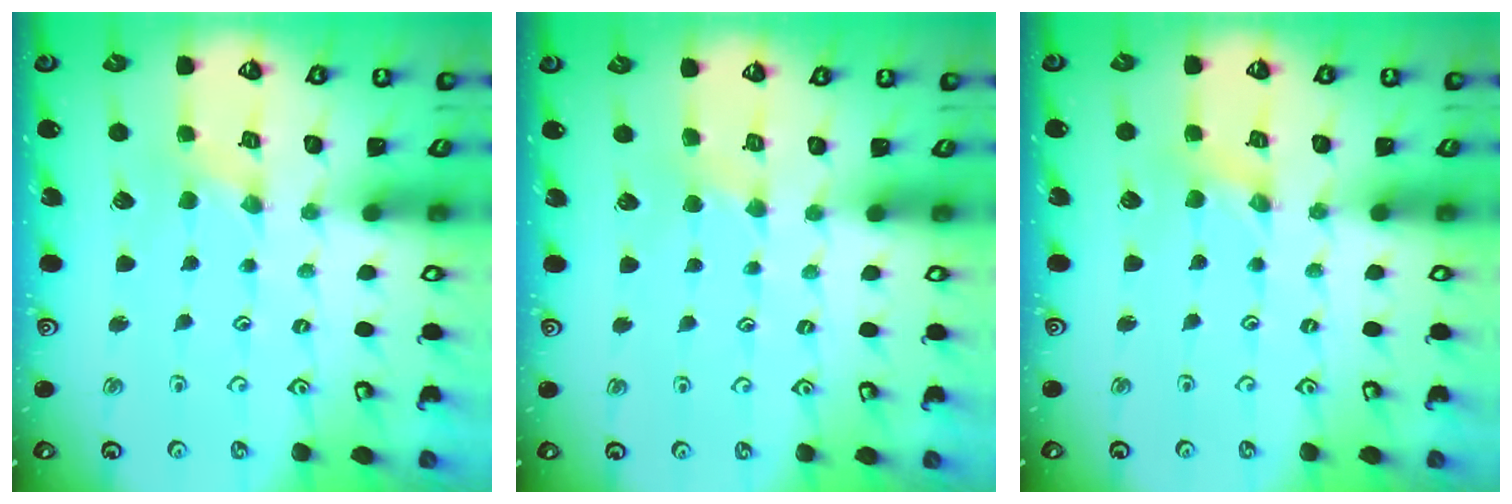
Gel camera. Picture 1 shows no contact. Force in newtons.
{"total": 2.2, "press": 2.2, "slide": 0.3}
{"total": 0.7, "press": 0.7, "slide": 0.2}